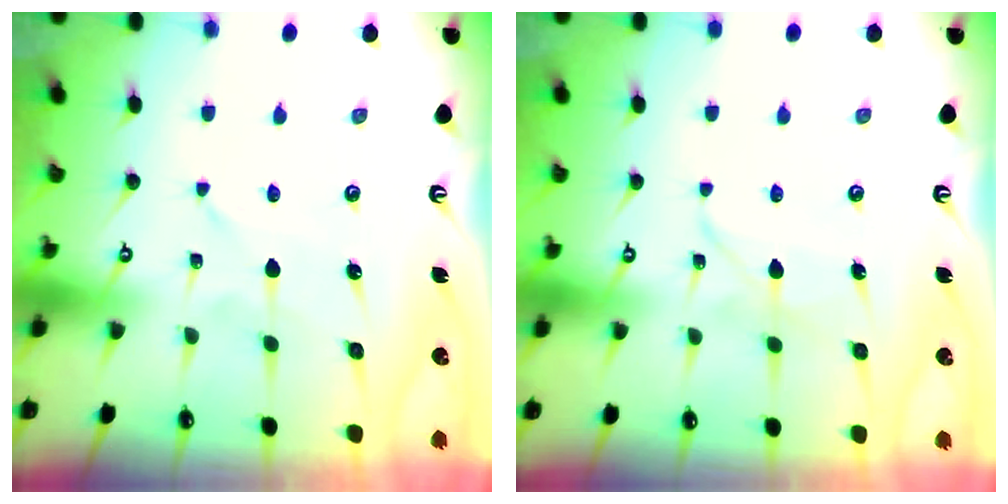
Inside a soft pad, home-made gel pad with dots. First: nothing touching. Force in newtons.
{"total": 3.9, "press": 3.9, "slide": 0.3}